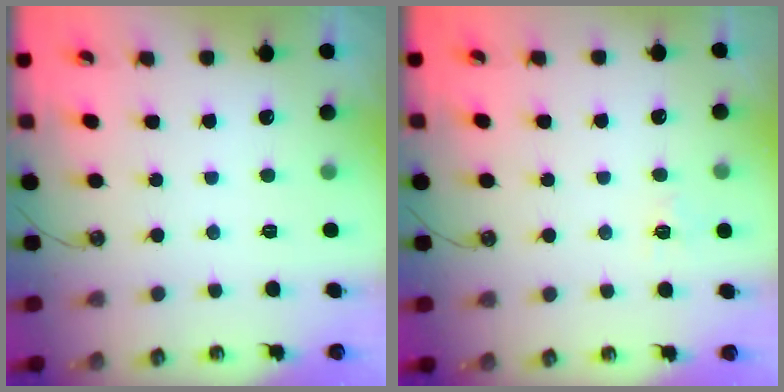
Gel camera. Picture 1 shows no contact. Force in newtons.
{"total": 5.6, "press": 5.5, "slide": 0.6}